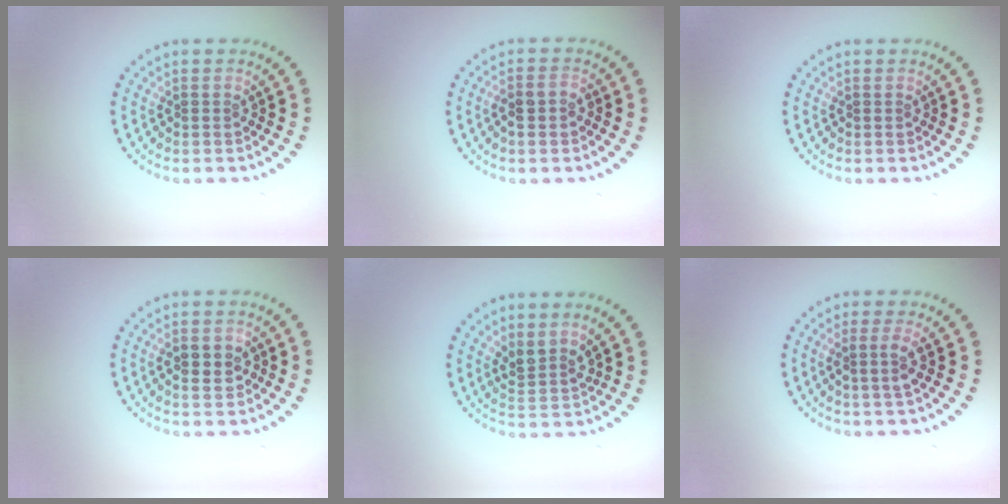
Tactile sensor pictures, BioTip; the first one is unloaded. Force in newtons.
{"total": 2.0, "press": 1.9, "slide": 0.6}
{"total": 0.0}
{"total": 1.9, "press": 1.9, "slide": 0.3}
{"total": 2.1, "press": 1.6, "slide": 1.4}
{"total": 1.7, "press": 1.4, "slide": 1.0}